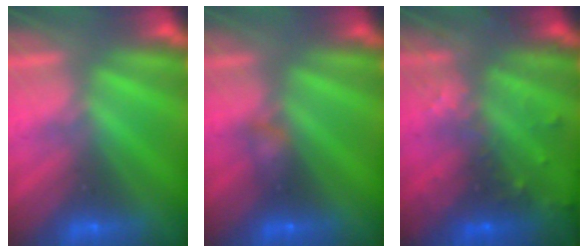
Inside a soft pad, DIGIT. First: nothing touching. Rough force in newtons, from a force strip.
{"total": 2.2}
{"total": 5.7}